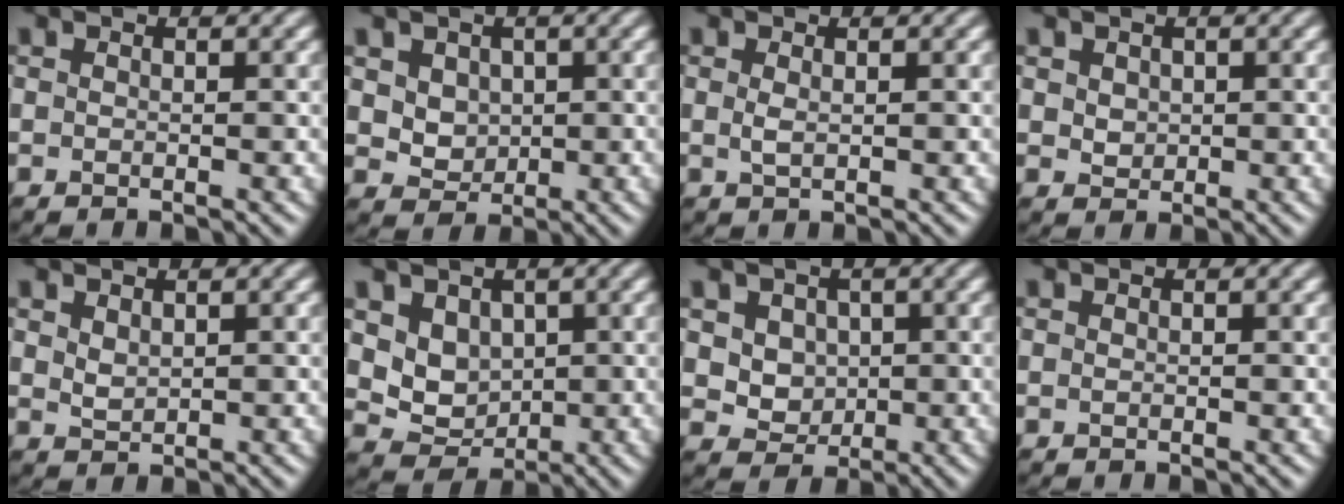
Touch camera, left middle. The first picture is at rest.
{"total": 3.7, "force": [1.4, 2.9, 1.8], "torque": [-0.040, 0.005, 0.032]}
{"total": 0.9, "force": [0.2, 0.3, 0.9], "torque": [-0.020, 0.000, 0.003]}
{"total": 1.4, "force": [0.5, 1.2, 0.6], "torque": [-0.011, 0.000, 0.010]}
{"total": 1.3, "force": [0.8, 0.7, 0.7], "torque": [-0.016, -0.002, 0.022]}
{"total": 3.9, "force": [1.4, 3.2, 1.8], "torque": [-0.042, -0.015, 0.041]}
{"total": 4.0, "force": [1.3, 3.3, 1.9], "torque": [-0.042, 0.000, 0.032]}
{"total": 0.0}